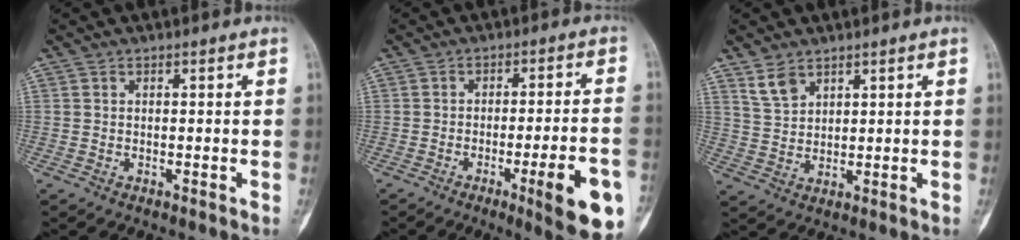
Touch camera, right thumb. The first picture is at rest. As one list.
[{"total": 13.7, "force": [-5.4, 2.3, 12.4], "torque": [-0.156, 0.014, -0.068]}, {"total": 4.3, "force": [3.0, 2.4, 1.8], "torque": [-0.026, -0.016, 0.069]}]